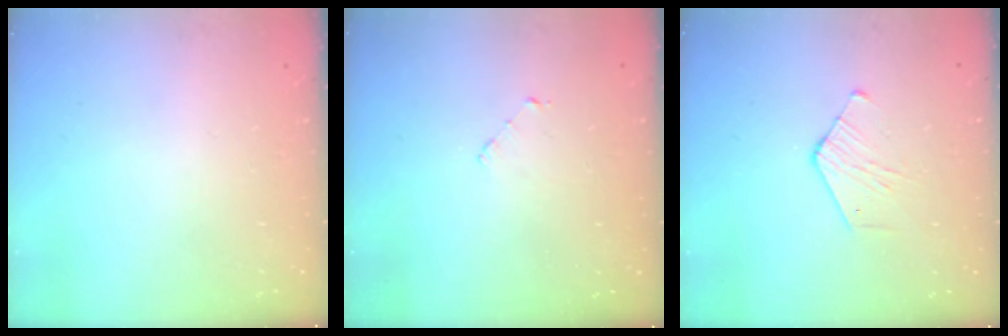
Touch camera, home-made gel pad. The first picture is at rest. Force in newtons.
{"total": 2.5, "press": 2.5, "slide": 0.2}
{"total": 4.3, "press": 4.3, "slide": 0.4}